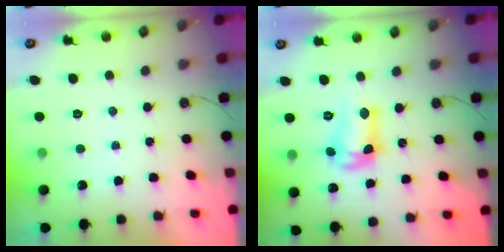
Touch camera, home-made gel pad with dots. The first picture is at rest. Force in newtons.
{"total": 11.1, "press": 10.4, "slide": 3.9}